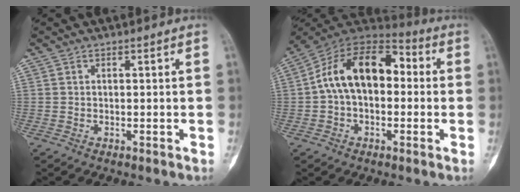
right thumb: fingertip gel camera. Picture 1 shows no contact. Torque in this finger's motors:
{"motor_torque": [0.39, 0.60, 0.75, -0.59, 0.11]}